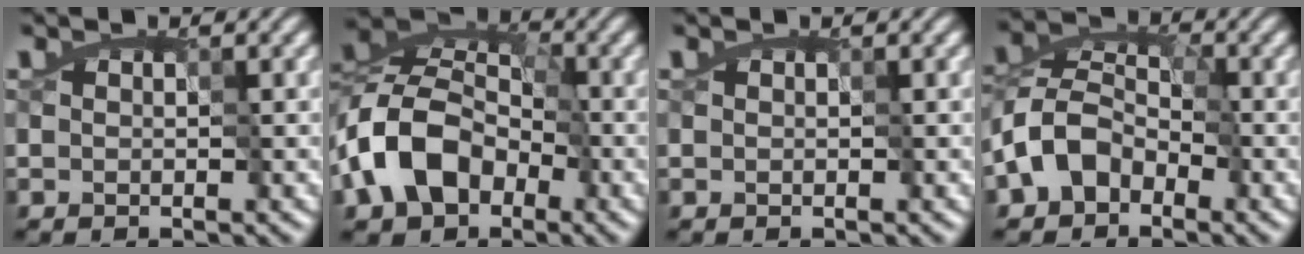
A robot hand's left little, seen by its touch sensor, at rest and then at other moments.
{"total": 8.4, "force": [-5.0, 5.5, 3.9], "torque": [-0.076, 0.011, -0.111]}
{"total": 0.0}
{"total": 5.3, "force": [-4.3, 2.8, 1.4], "torque": [-0.026, 0.007, -0.096]}